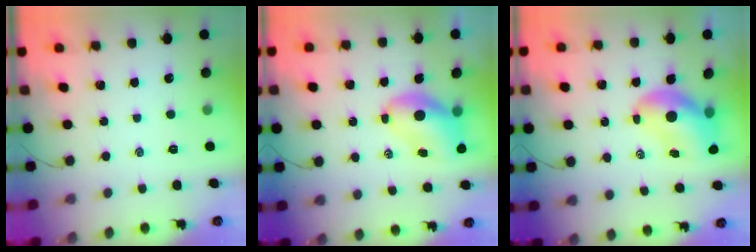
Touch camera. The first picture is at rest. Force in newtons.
{"total": 7.2, "press": 7.0, "slide": 1.5}
{"total": 8.3, "press": 8.0, "slide": 2.4}